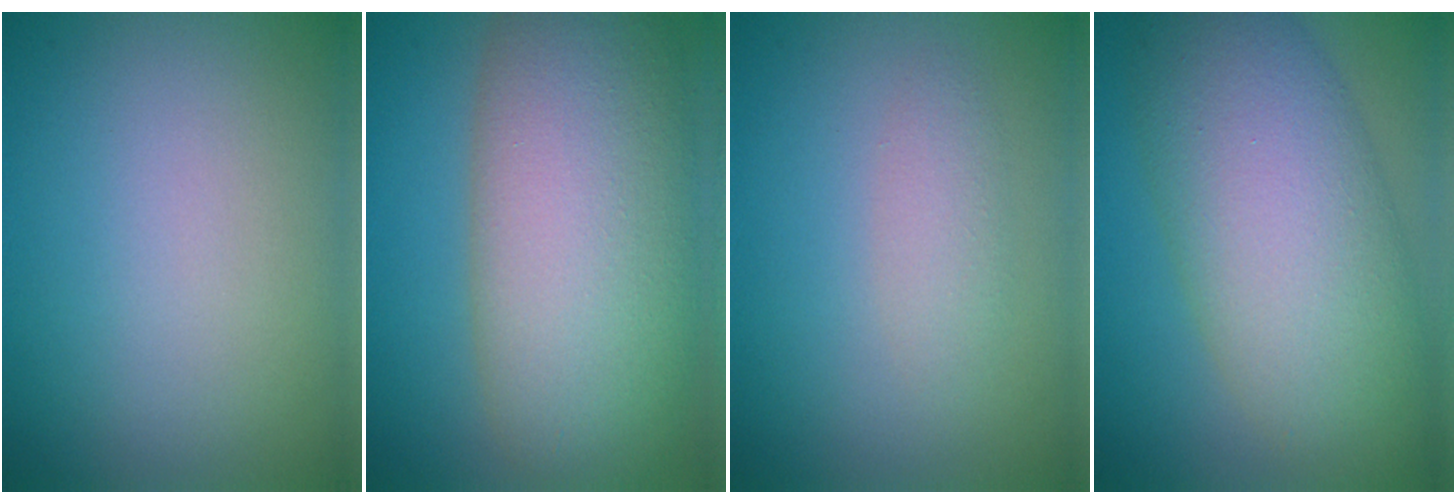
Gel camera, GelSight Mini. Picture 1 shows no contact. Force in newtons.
{"total": 11.9, "press": 11.9, "slide": 0.8}
{"total": 1.6, "press": 1.6, "slide": 0.2}
{"total": 10.4, "press": 10.4, "slide": 0.3}